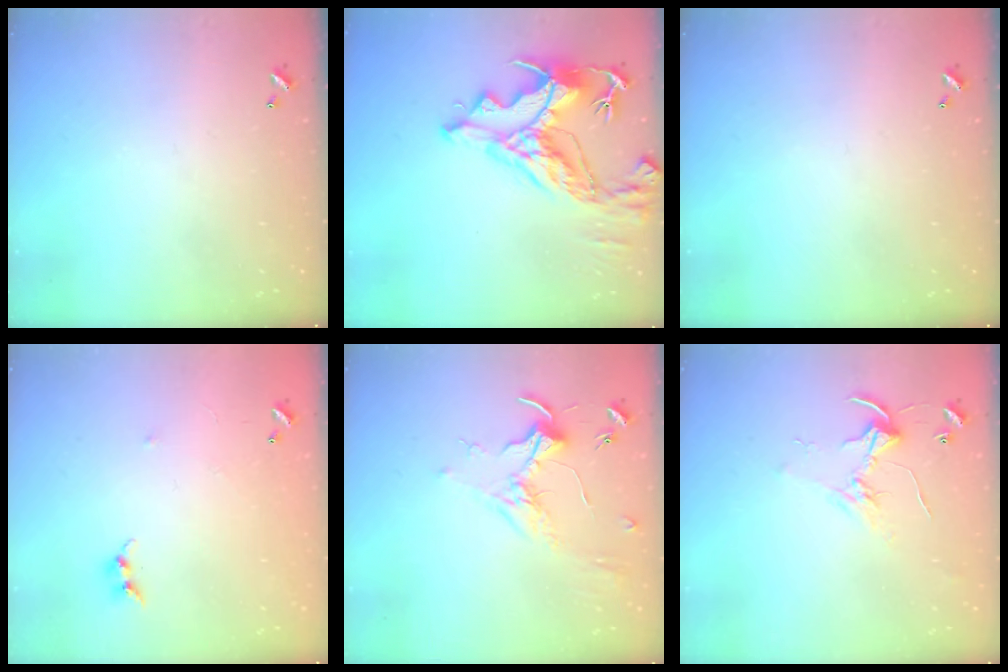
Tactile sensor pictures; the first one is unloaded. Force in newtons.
{"total": 14.0, "press": 13.8, "slide": 2.1}
{"total": 0.0}
{"total": 6.6, "press": 6.6, "slide": 0.8}
{"total": 1.7, "press": 1.5, "slide": 0.7}
{"total": 3.1, "press": 3.1, "slide": 0.1}